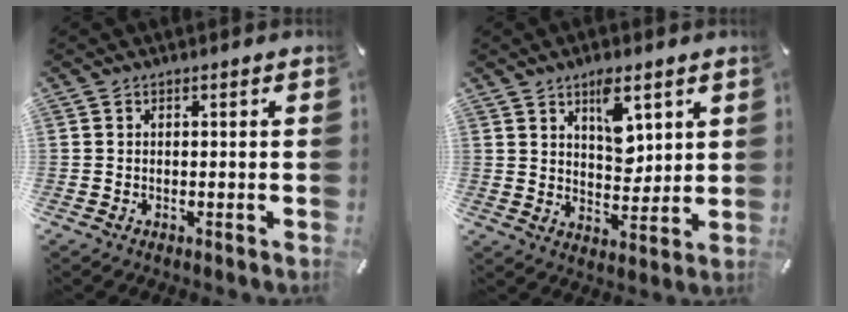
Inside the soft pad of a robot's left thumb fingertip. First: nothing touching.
{"total": 8.4, "force": [4.5, 4.8, 5.3], "torque": [-0.069, -0.022, 0.073]}